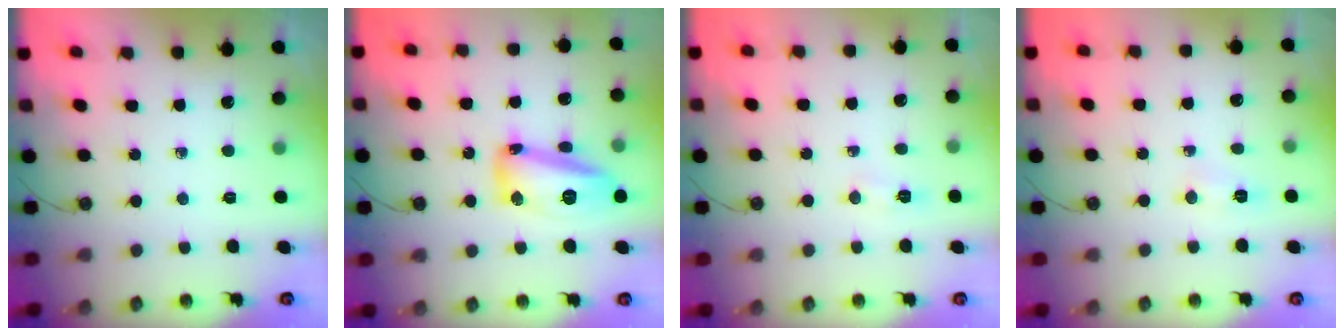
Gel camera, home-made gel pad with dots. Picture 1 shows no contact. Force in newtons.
{"total": 15.0, "press": 14.8, "slide": 2.5}
{"total": 6.1, "press": 5.6, "slide": 2.6}
{"total": 4.2, "press": 4.2, "slide": 0.5}